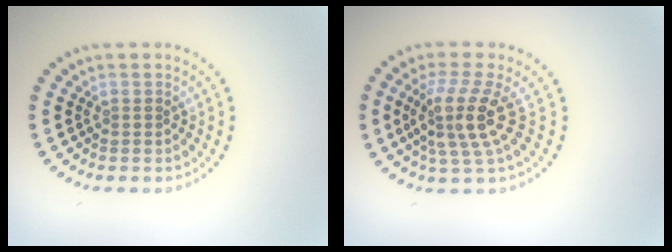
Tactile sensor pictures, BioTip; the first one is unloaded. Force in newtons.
{"total": 4.3, "press": 3.2, "slide": 2.9}